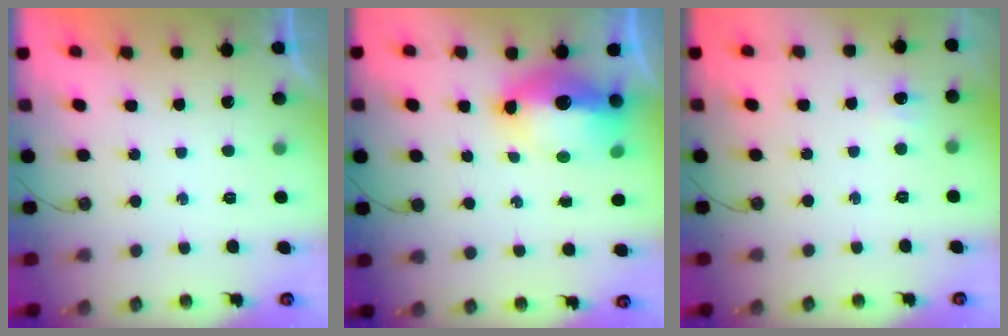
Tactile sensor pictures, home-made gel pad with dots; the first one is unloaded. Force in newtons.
{"total": 15.2, "press": 15.1, "slide": 1.8}
{"total": 3.5, "press": 3.4, "slide": 0.8}